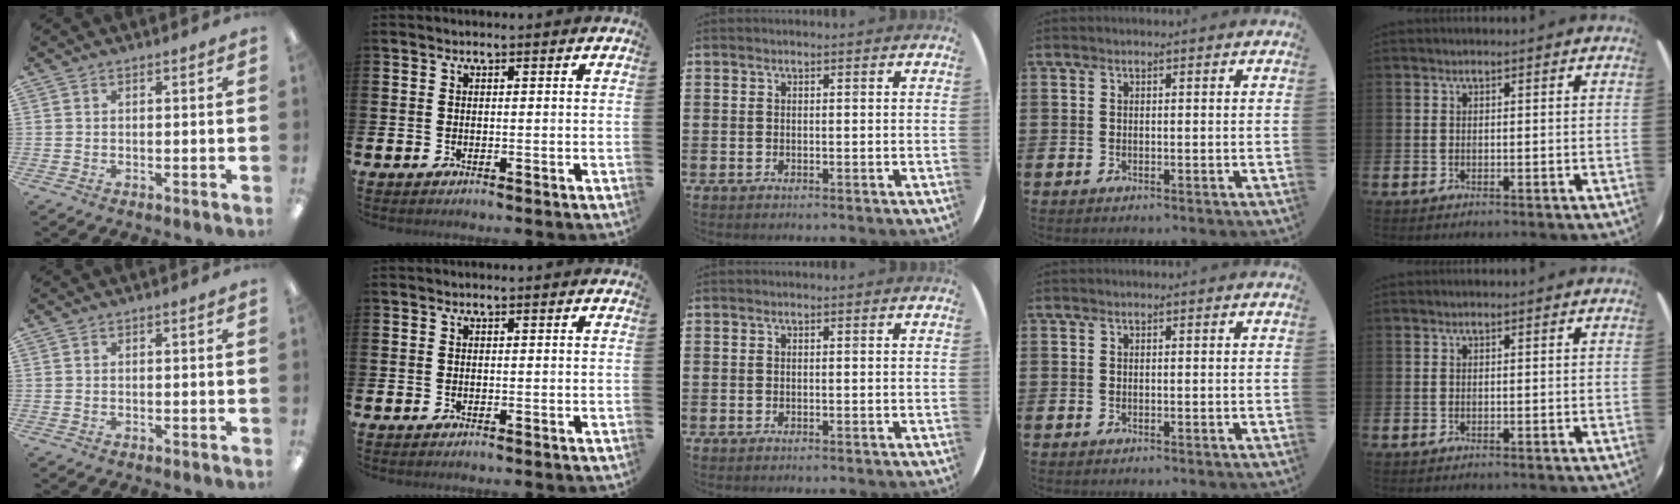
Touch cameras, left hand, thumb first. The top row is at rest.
{}